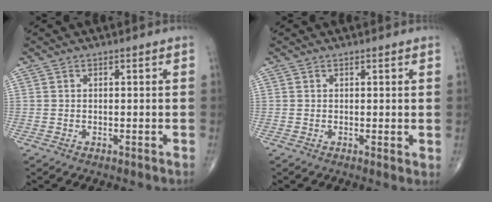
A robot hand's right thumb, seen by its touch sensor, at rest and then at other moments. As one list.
[{"total": 1.3, "force": [0.5, 0.4, 1.2], "torque": [-0.019, -0.005, 0.004]}]